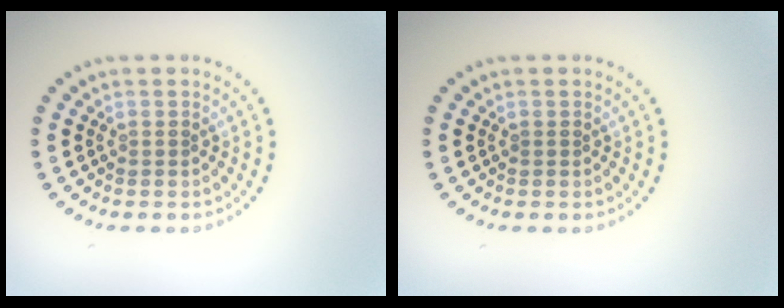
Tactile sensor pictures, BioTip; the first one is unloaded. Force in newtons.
{"total": 0.0}